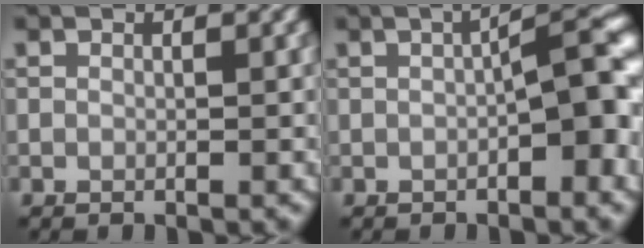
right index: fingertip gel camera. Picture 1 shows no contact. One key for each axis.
{"total": 5.7, "fx": -1.0, "fy": 1.4, "fz": 5.5, "tx": -0.071, "ty": 0.017, "tz": -0.018}